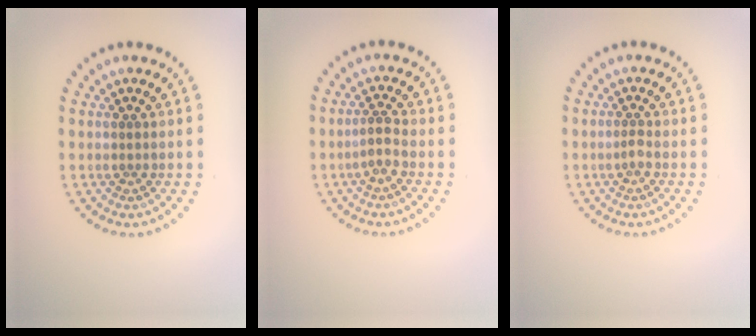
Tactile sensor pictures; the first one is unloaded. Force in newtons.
{"total": 1.6, "press": 1.2, "slide": 1.0}
{"total": 0.9, "press": 0.6, "slide": 0.6}